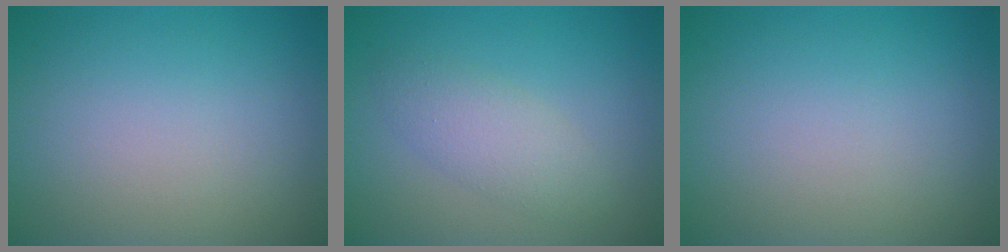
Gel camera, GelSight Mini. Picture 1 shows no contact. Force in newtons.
{"total": 2.7, "press": 2.7, "slide": 0.1}
{"total": 0.0}